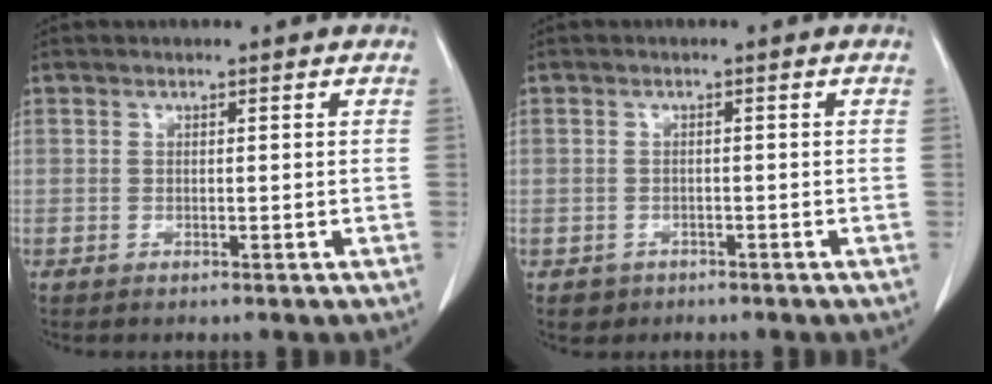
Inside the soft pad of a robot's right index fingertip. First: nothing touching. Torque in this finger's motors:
{"motor_torque": [-0.76, -0.69, -0.70, -0.21]}